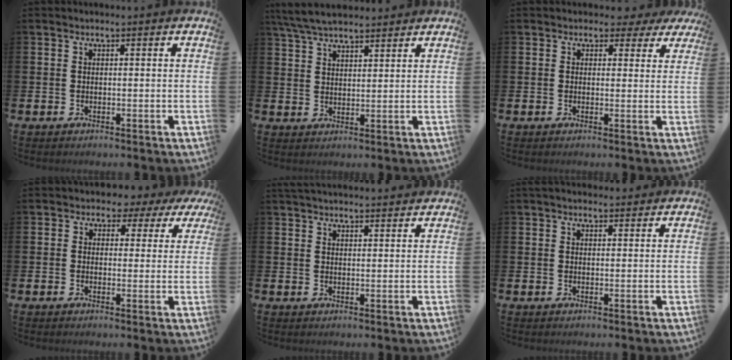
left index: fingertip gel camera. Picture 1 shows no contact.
{"total": 5.7, "force": [5.3, 1.2, 1.8], "torque": [-0.050, -0.014, 0.099]}
{"total": 2.3, "force": [1.6, 1.6, 0.5], "torque": [-0.001, -0.001, 0.022]}
{"total": 2.5, "force": [1.4, 2.1, 0.3], "torque": [-0.009, -0.005, 0.017]}
{"total": 3.0, "force": [3.0, 0.1, 0.2], "torque": [-0.010, -0.012, 0.055]}
{"total": 1.7, "force": [1.6, 0.4, 0.3], "torque": [0.000, -0.002, 0.029]}